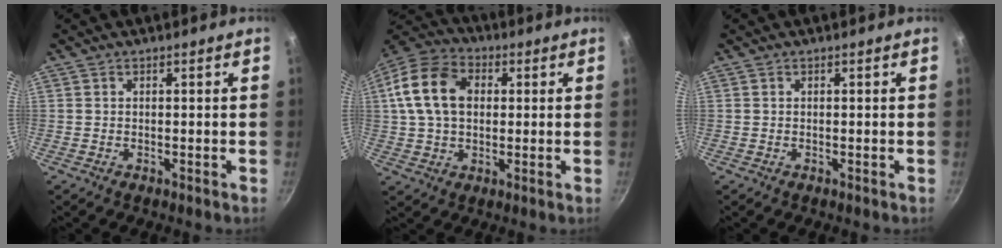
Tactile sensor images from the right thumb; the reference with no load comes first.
{"total": 14.1, "force": [2.5, 10.1, 9.5], "torque": [-0.159, 0.018, 0.032]}
{"total": 0.0}